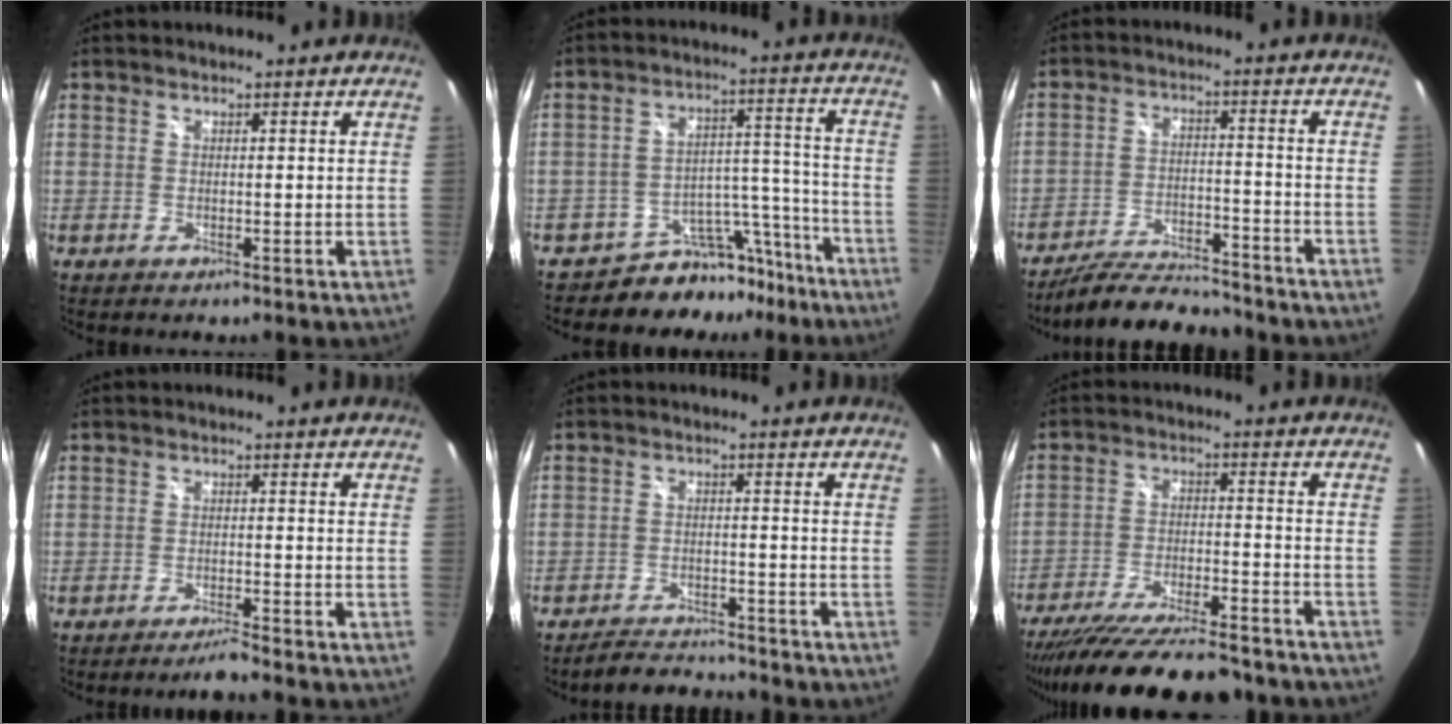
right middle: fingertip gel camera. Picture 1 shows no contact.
{"total": 10.7, "force": [-9.5, 4.8, 1.2], "torque": [-0.006, 0.058, -0.139]}
{"total": 12.3, "force": [-11.2, 2.5, 4.2], "torque": [-0.102, -0.003, -0.177]}
{"total": 3.2, "force": [-2.9, -0.5, 1.2], "torque": [-0.036, -0.004, -0.055]}
{"total": 6.7, "force": [-6.5, 1.3, 1.2], "torque": [-0.045, 0.006, -0.101]}
{"total": 22.0, "force": [-19.1, 3.8, 10.2], "torque": [-0.193, -0.046, -0.286]}